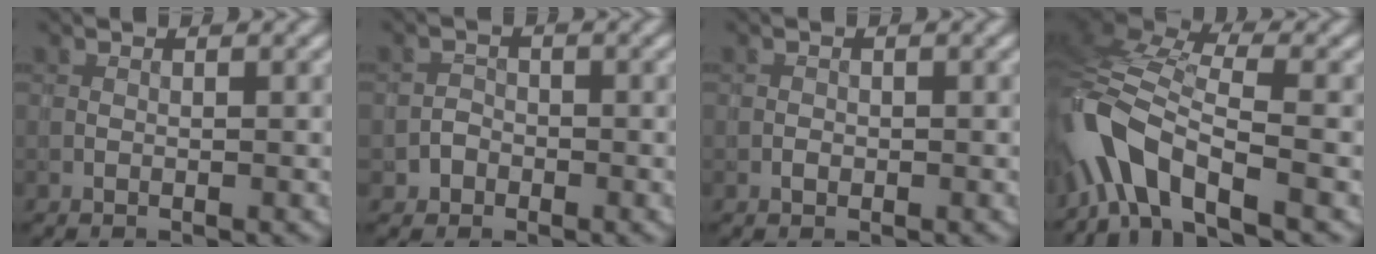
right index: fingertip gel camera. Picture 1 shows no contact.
{"total": 1.3, "force": [-0.6, 1.1, 0.1], "torque": [0.009, 0.006, -0.012]}
{"total": 0.6, "force": [-0.2, 0.5, 0.2], "torque": [-0.002, 0.000, -0.004]}
{"total": 9.9, "force": [-5.6, 3.9, 7.2], "torque": [-0.147, 0.004, -0.119]}